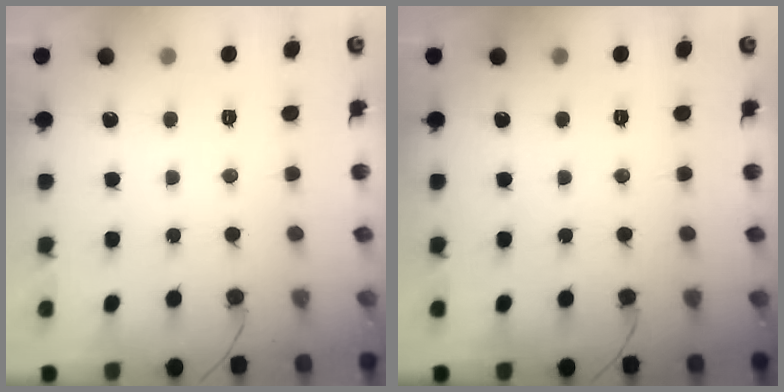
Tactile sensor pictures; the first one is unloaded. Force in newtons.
{"total": 0.0}